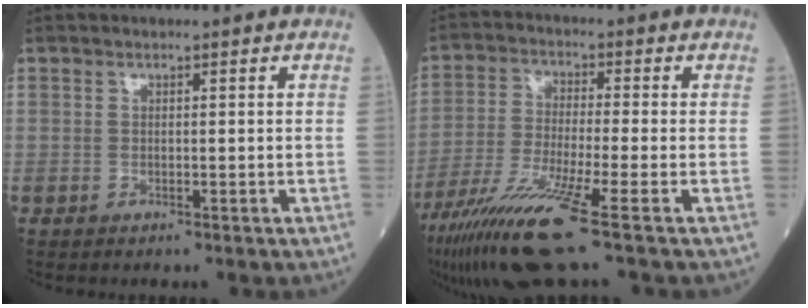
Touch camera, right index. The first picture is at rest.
{"total": 12.1, "force": [-7.3, -0.6, 9.6], "torque": [-0.193, -0.036, -0.136]}